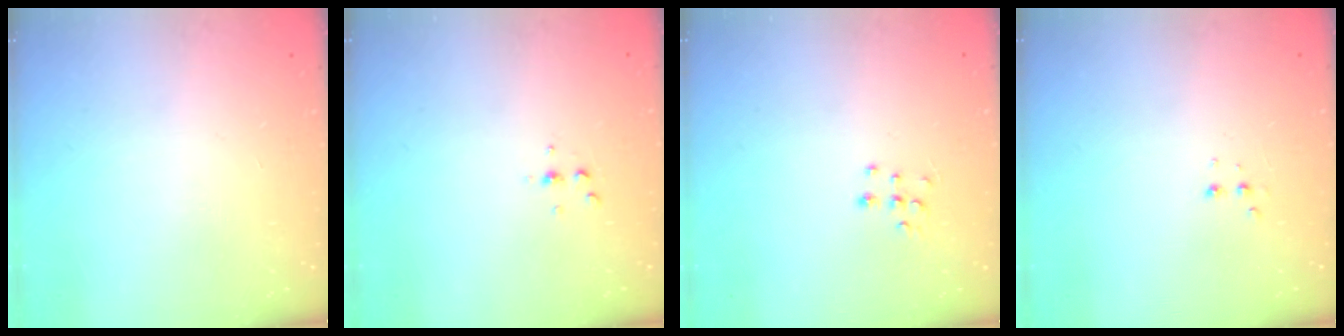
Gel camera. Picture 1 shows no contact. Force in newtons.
{"total": 2.6, "press": 2.6, "slide": 0.3}
{"total": 5.2, "press": 5.2, "slide": 0.3}
{"total": 2.5, "press": 2.4, "slide": 0.8}